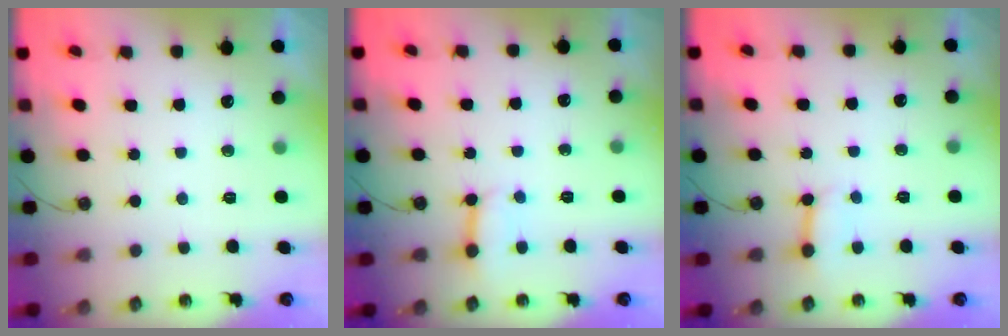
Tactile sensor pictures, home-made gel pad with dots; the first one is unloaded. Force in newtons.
{"total": 3.2, "press": 3.2, "slide": 0.5}
{"total": 3.7, "press": 3.7, "slide": 0.4}